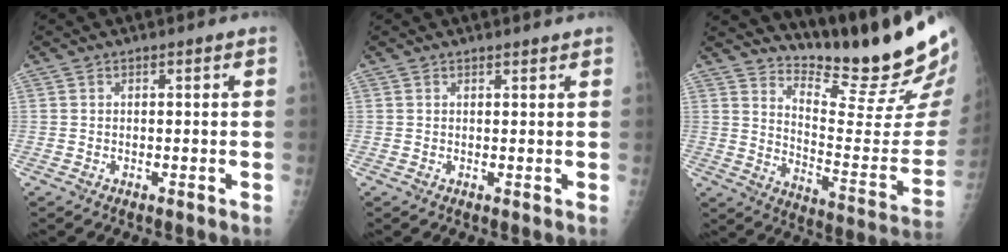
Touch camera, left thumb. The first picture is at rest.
{"total": 1.0, "force": [1.0, 0.0, 0.3], "torque": [0.000, -0.005, 0.016]}
{"total": 20.6, "force": [17.5, 1.8, 10.7], "torque": [-0.132, -0.164, 0.255]}